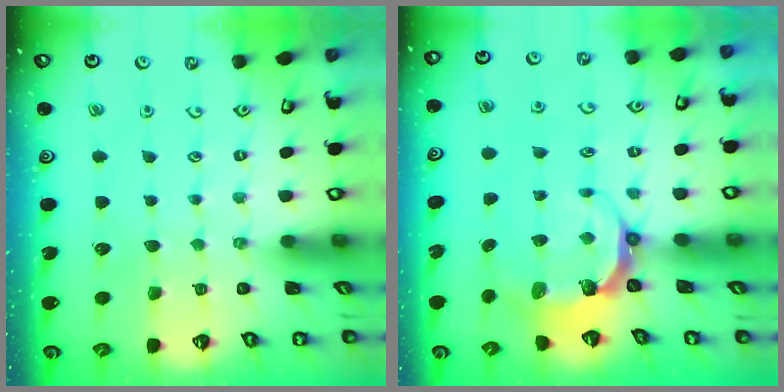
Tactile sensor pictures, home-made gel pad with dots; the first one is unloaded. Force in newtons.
{"total": 6.8, "press": 5.6, "slide": 3.9}